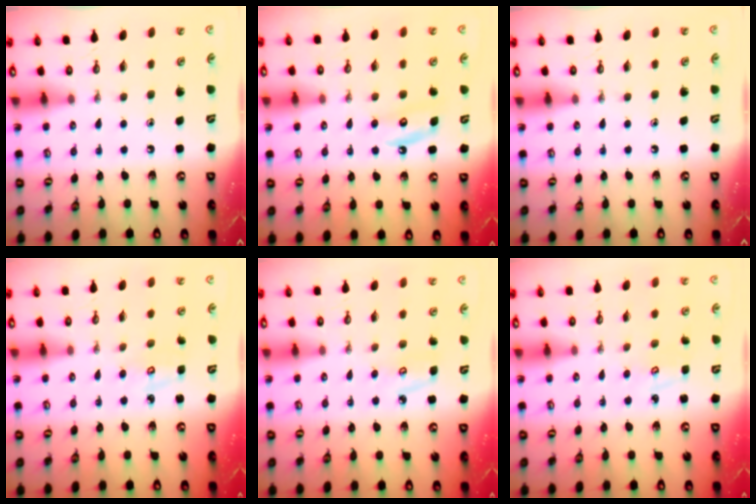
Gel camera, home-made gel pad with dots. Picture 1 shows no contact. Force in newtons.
{"total": 4.4, "press": 4.4, "slide": 0.4}
{"total": 0.0}
{"total": 3.0, "press": 3.0, "slide": 0.3}
{"total": 5.5, "press": 5.5, "slide": 0.6}
{"total": 2.8, "press": 2.8, "slide": 0.3}